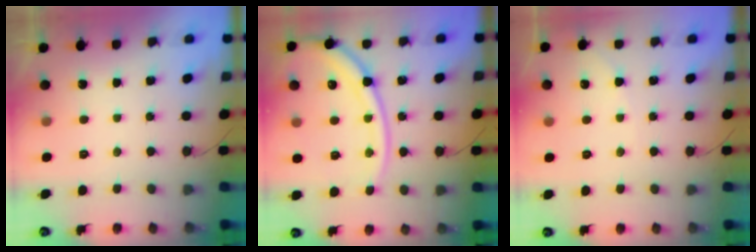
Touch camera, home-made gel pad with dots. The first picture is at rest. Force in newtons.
{"total": 15.9, "press": 15.7, "slide": 2.0}
{"total": 3.3, "press": 3.3, "slide": 0.6}